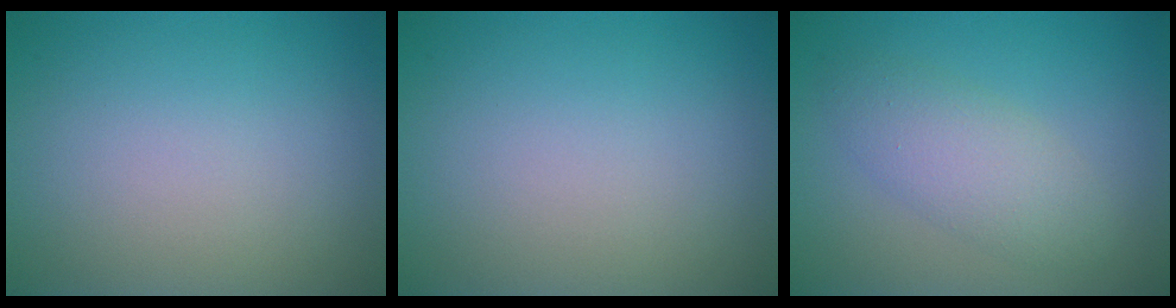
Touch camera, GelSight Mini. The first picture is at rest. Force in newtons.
{"total": 0.0}
{"total": 3.4, "press": 3.4, "slide": 0.2}